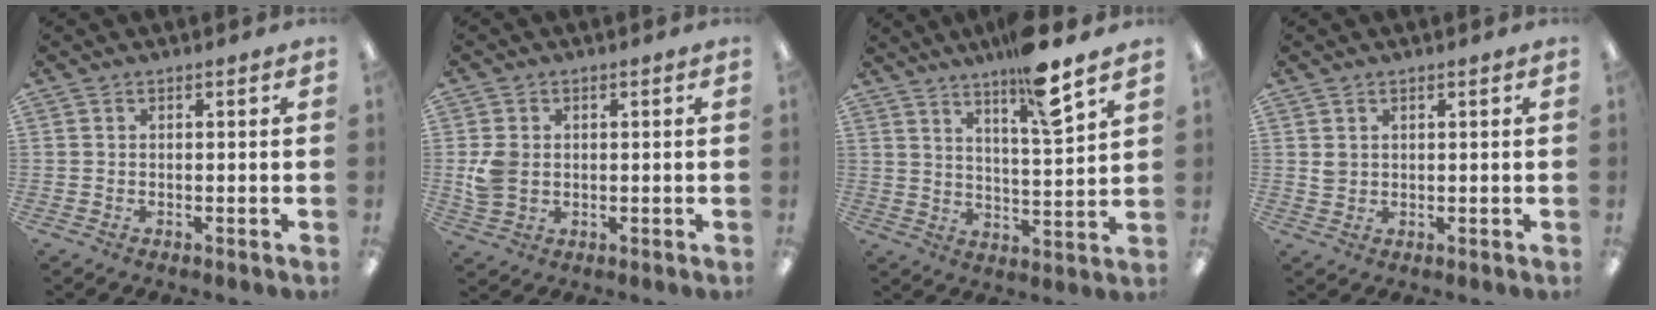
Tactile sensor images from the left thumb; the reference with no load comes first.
{"total": 5.4, "force": [0.2, 4.3, 3.3], "torque": [-0.059, 0.005, 0.006]}
{"total": 11.5, "force": [8.7, 1.2, 7.4], "torque": [-0.111, -0.055, 0.140]}
{"total": 1.8, "force": [0.9, 1.4, 0.7], "torque": [-0.015, 0.002, 0.016]}